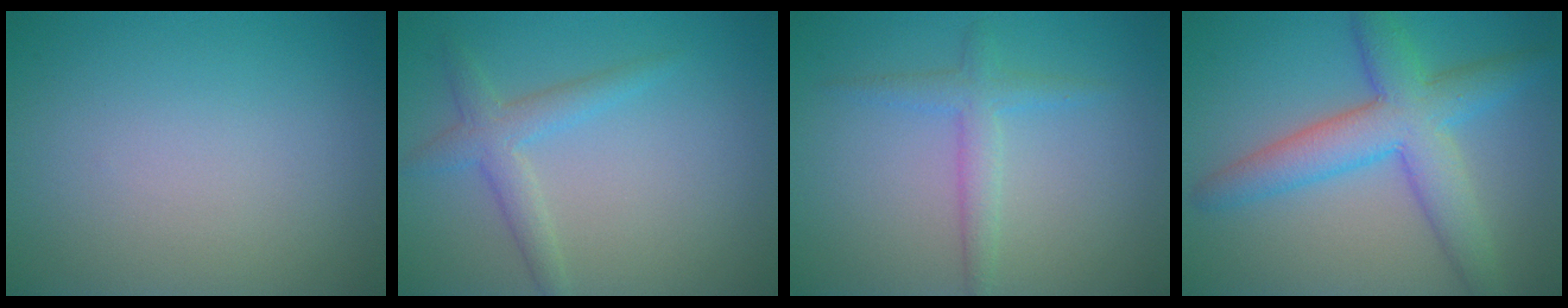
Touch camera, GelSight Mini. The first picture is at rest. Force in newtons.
{"total": 2.6, "press": 2.6, "slide": 0.1}
{"total": 2.3, "press": 2.3, "slide": 0.1}
{"total": 6.6, "press": 6.6, "slide": 0.1}